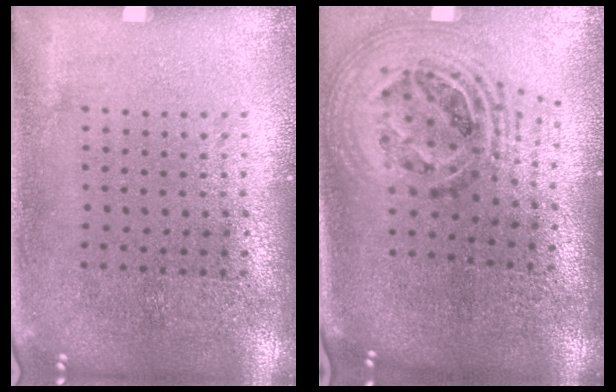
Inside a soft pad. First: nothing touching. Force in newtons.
{"total": 1.8, "press": 1.5, "slide": 1.1}